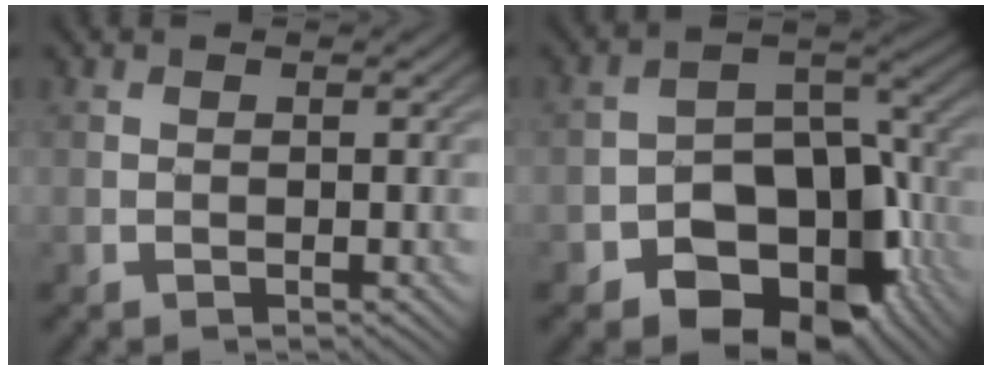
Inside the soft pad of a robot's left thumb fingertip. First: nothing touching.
{"total": 14.1, "force": [-6.7, 9.3, 8.3], "torque": [-0.117, -0.025, -0.119]}